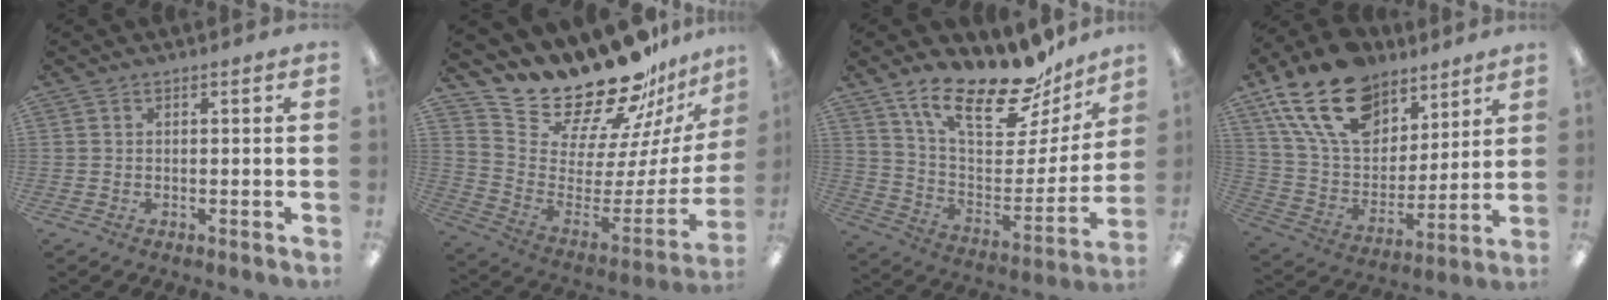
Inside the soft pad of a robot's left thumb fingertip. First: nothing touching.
{"total": 23.6, "force": [20.5, 8.3, 8.3], "torque": [-0.143, -0.170, 0.375]}
{"total": 23.0, "force": [17.7, 7.7, 12.5], "torque": [-0.191, -0.128, 0.302]}
{"total": 21.4, "force": [13.4, 12.7, 11.0], "torque": [-0.207, -0.059, 0.249]}